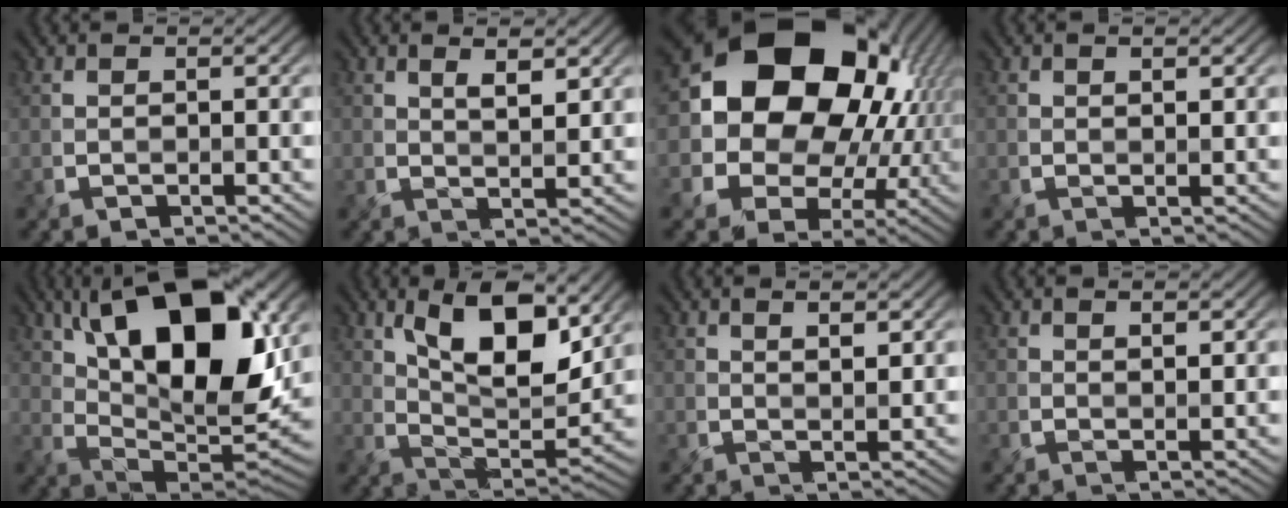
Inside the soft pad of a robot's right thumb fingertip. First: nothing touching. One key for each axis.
{"total": 3.3, "fx": 1.8, "fy": 1.0, "fz": 2.5, "tx": -0.043, "ty": -0.014, "tz": 0.038}
{"total": 18.5, "fx": 3.3, "fy": 14.3, "fz": 11.2, "tx": -0.193, "ty": -0.011, "tz": 0.069}
{"total": 0.8, "fx": 0.5, "fy": 0.3, "fz": 0.5, "tx": -0.010, "ty": -0.006, "tz": 0.011}
{"total": 18.1, "fx": 7.7, "fy": 8.6, "fz": 14.0, "tx": -0.248, "ty": 0.010, "tz": 0.133}
{"total": 12.4, "fx": 5.9, "fy": 5.3, "fz": 9.5, "tx": -0.164, "ty": -0.014, "tz": 0.108}
{"total": 2.2, "fx": 1.3, "fy": 0.7, "fz": 1.6, "tx": -0.024, "ty": -0.013, "tz": 0.029}
{"total": 1.1, "fx": 0.8, "fy": 0.3, "fz": 0.8, "tx": -0.014, "ty": -0.007, "tz": 0.016}